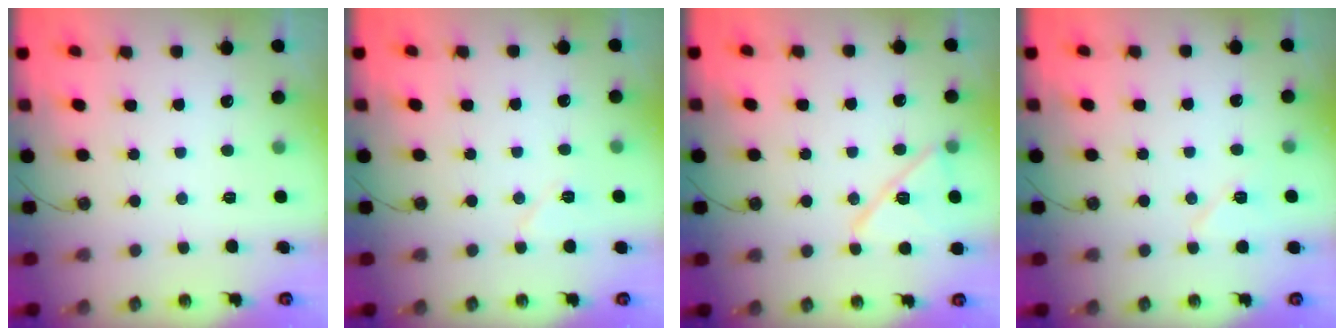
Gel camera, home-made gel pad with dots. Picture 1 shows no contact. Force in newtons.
{"total": 5.8, "press": 5.2, "slide": 2.6}
{"total": 12.7, "press": 12.7, "slide": 0.7}
{"total": 7.0, "press": 6.9, "slide": 1.2}